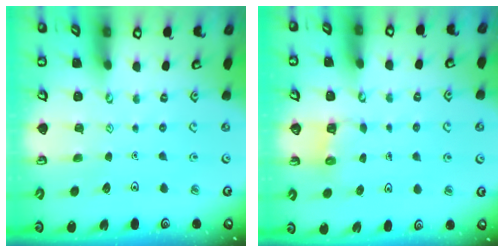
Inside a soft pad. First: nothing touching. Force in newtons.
{"total": 2.9, "press": 2.9, "slide": 0.3}